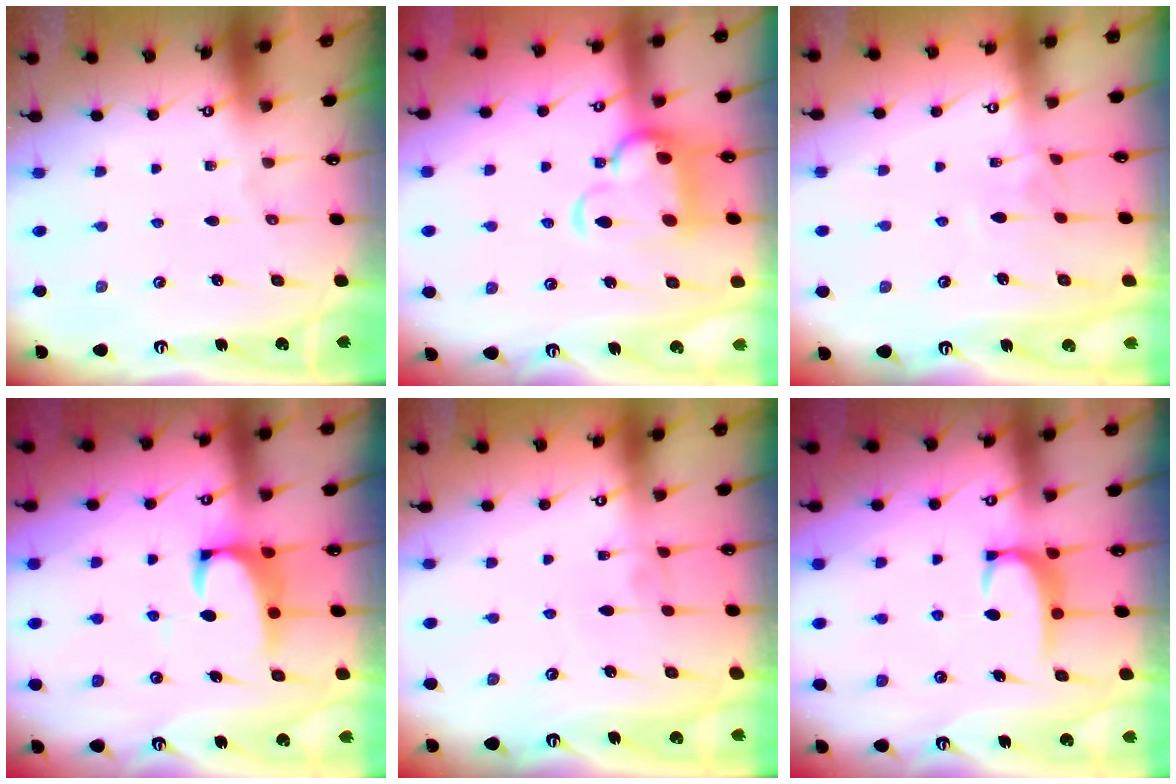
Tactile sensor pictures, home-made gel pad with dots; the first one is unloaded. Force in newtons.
{"total": 7.3, "press": 7.0, "slide": 1.8}
{"total": 3.4, "press": 3.4, "slide": 0.2}
{"total": 2.5, "press": 2.3, "slide": 0.9}
{"total": 2.9, "press": 2.9, "slide": 0.4}
{"total": 2.6, "press": 2.6, "slide": 0.4}